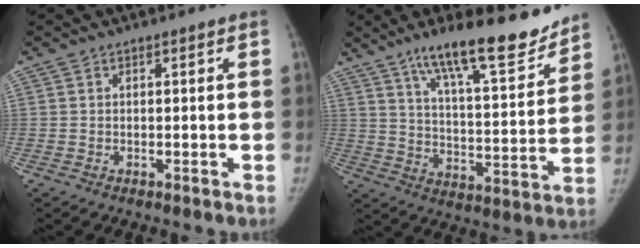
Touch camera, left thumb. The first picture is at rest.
{"total": 18.8, "force": [14.1, 4.3, 11.7], "torque": [-0.151, -0.079, 0.230]}